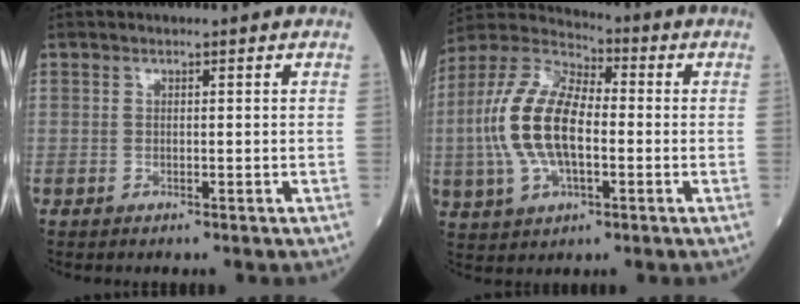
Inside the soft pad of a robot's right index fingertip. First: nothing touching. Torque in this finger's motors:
{"motor_torque": [1.71, -0.43, 1.05, 0.21]}